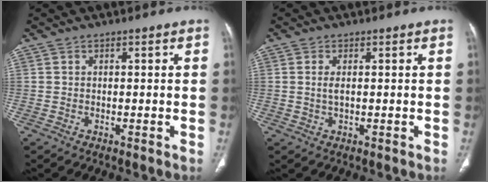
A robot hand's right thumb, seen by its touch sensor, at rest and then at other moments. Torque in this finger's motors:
{"motor_torque": [-0.43, -0.12, 0.19, 0.55, -0.14]}